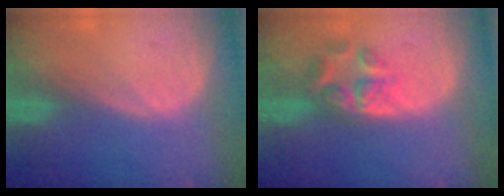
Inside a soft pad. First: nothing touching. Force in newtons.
{"total": 6.1, "press": 5.3, "slide": 3.0}